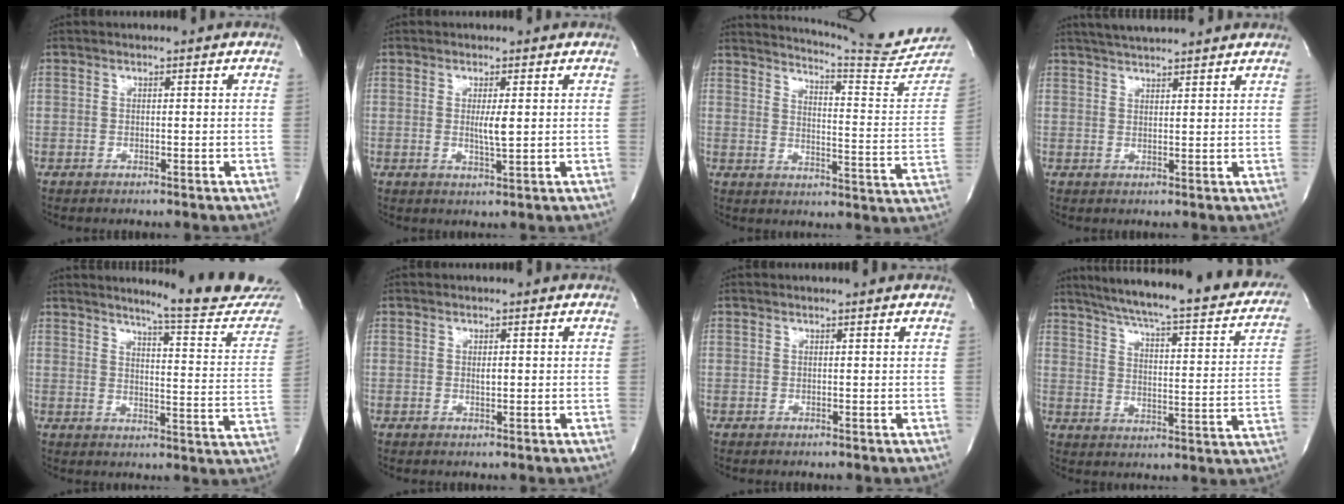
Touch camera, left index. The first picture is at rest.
{"total": 2.6, "force": [0.1, 0.1, 2.6], "torque": [-0.051, -0.009, 0.002]}
{"total": 16.6, "force": [16.0, -1.5, 4.0], "torque": [-0.072, -0.114, 0.192]}
{"total": 8.1, "force": [7.4, 0.3, 3.3], "torque": [-0.061, 0.028, 0.105]}
{"total": 17.0, "force": [15.9, -0.6, 5.9], "torque": [-0.082, -0.111, 0.180]}
{"total": 0.8, "force": [-0.1, 0.3, 0.7], "torque": [-0.013, -0.006, -0.001]}
{"total": 0.8, "force": [0.8, -0.2, 0.2], "torque": [-0.013, -0.001, 0.010]}
{"total": 29.1, "force": [24.3, 4.5, 15.5], "torque": [-0.234, -0.045, 0.296]}